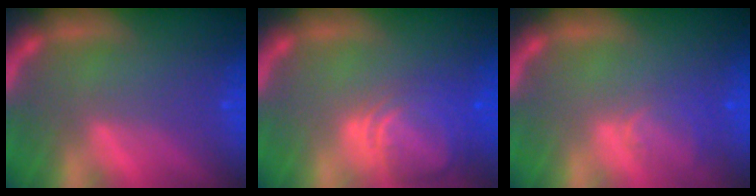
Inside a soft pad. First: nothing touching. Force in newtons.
{"total": 6.5}
{"total": 2.5}